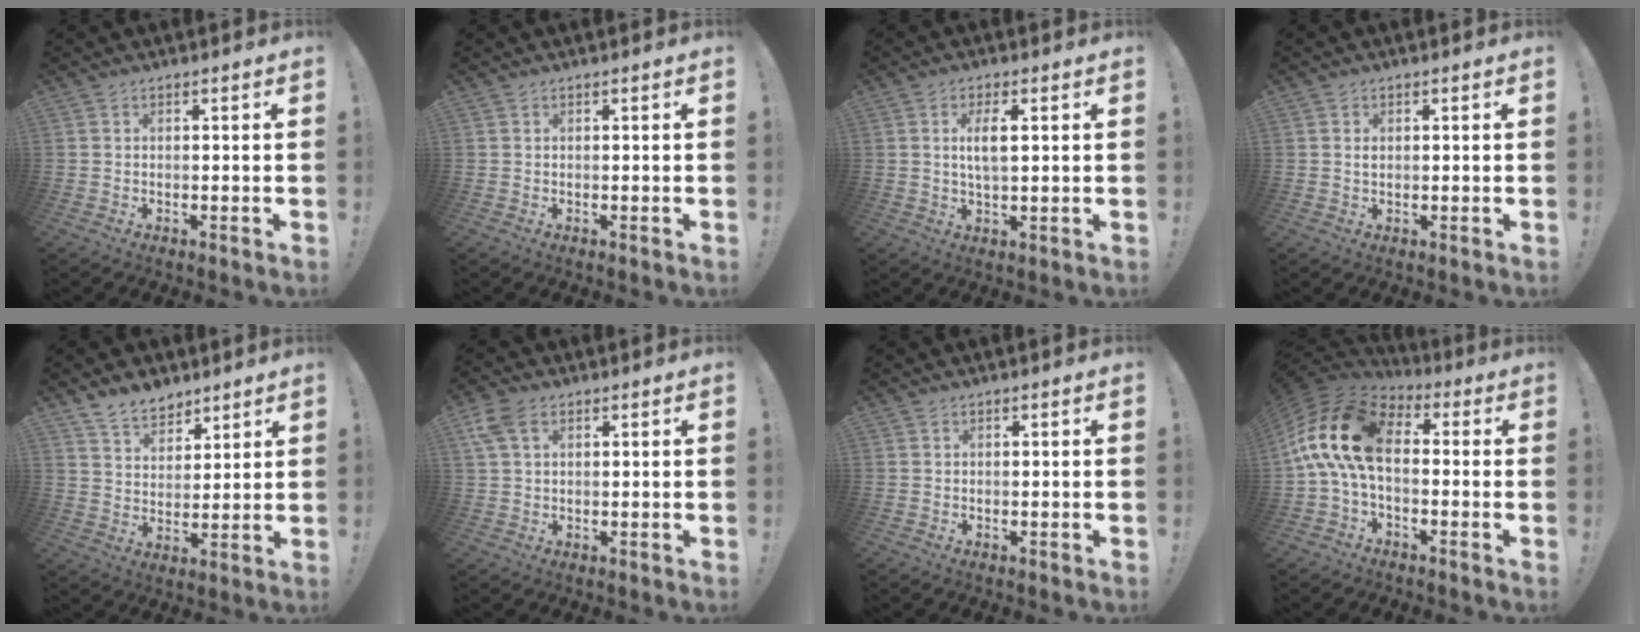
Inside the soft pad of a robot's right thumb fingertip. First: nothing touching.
{"total": 0.0}
{"total": 5.5, "force": [1.3, 1.8, 5.0], "torque": [-0.082, -0.009, 0.015]}
{"total": 0.7, "force": [0.4, 0.5, 0.3], "torque": [-0.003, 0.001, 0.007]}
{"total": 9.1, "force": [7.2, 4.9, 2.3], "torque": [-0.035, -0.052, 0.140]}
{"total": 6.5, "force": [2.9, 3.7, 4.4], "torque": [-0.093, 0.002, 0.058]}
{"total": 0.0}
{"total": 16.7, "force": [0.7, 9.4, 13.8], "torque": [-0.264, 0.020, 0.021]}